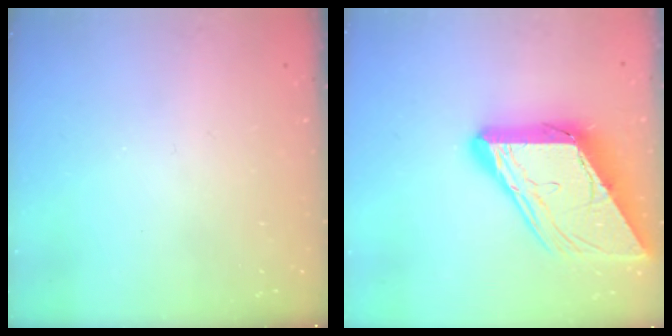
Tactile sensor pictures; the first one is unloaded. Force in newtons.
{"total": 17.5, "press": 17.4, "slide": 1.7}